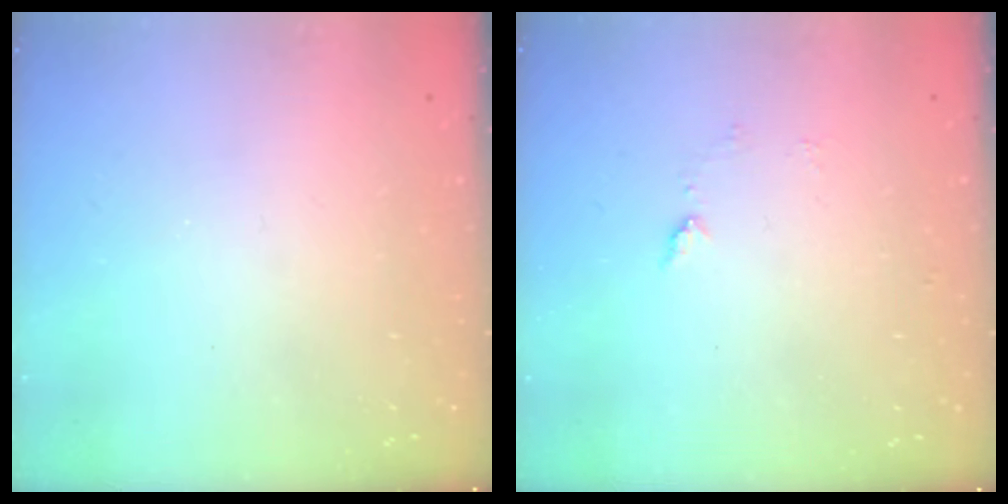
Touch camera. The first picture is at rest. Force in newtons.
{"total": 5.2, "press": 5.1, "slide": 0.6}